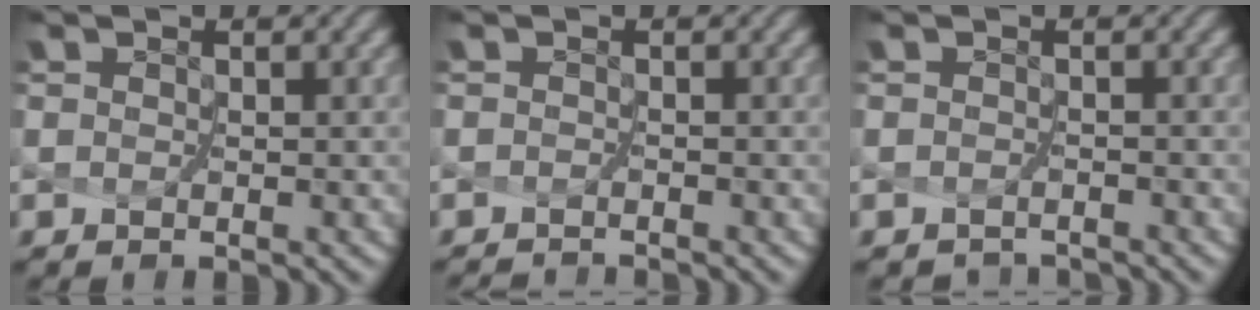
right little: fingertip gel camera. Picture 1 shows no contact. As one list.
[{"total": 1.7, "force": [-1.6, -0.6, -0.3], "torque": [-0.001, -0.013, -0.026]}, {"total": 1.8, "force": [-1.7, 0.3, -0.3], "torque": [0.005, -0.010, -0.033]}]